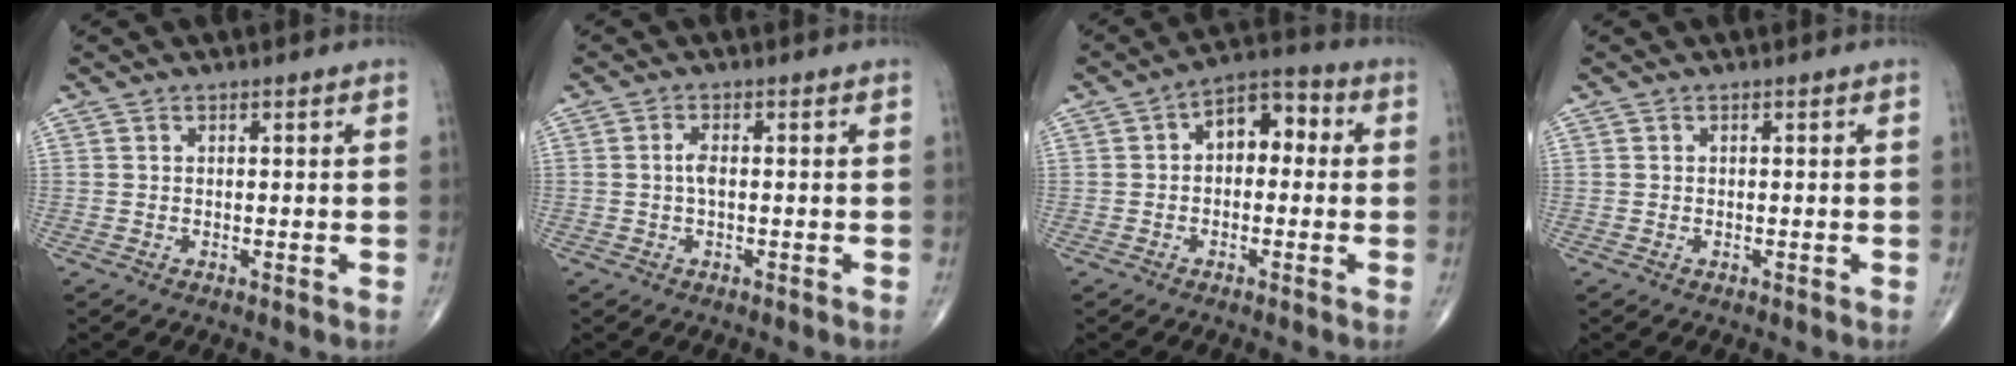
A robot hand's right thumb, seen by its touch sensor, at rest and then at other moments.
{"total": 1.8, "force": [-0.1, 0.6, 1.6], "torque": [-0.035, 0.001, -0.003]}
{"total": 8.0, "force": [0.7, 5.1, 6.1], "torque": [-0.057, 0.031, -0.004]}
{"total": 0.0}